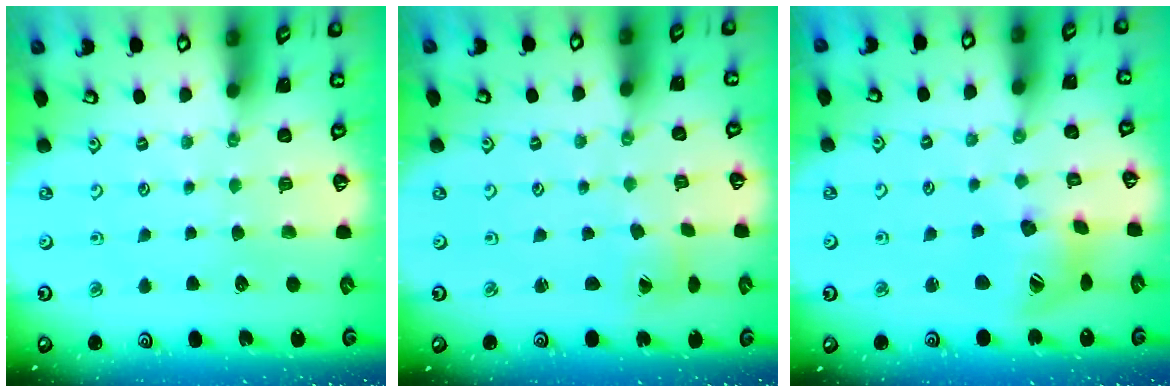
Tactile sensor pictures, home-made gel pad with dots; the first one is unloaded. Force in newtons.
{"total": 0.5, "press": 0.5, "slide": 0.1}
{"total": 11.9, "press": 11.9, "slide": 0.7}